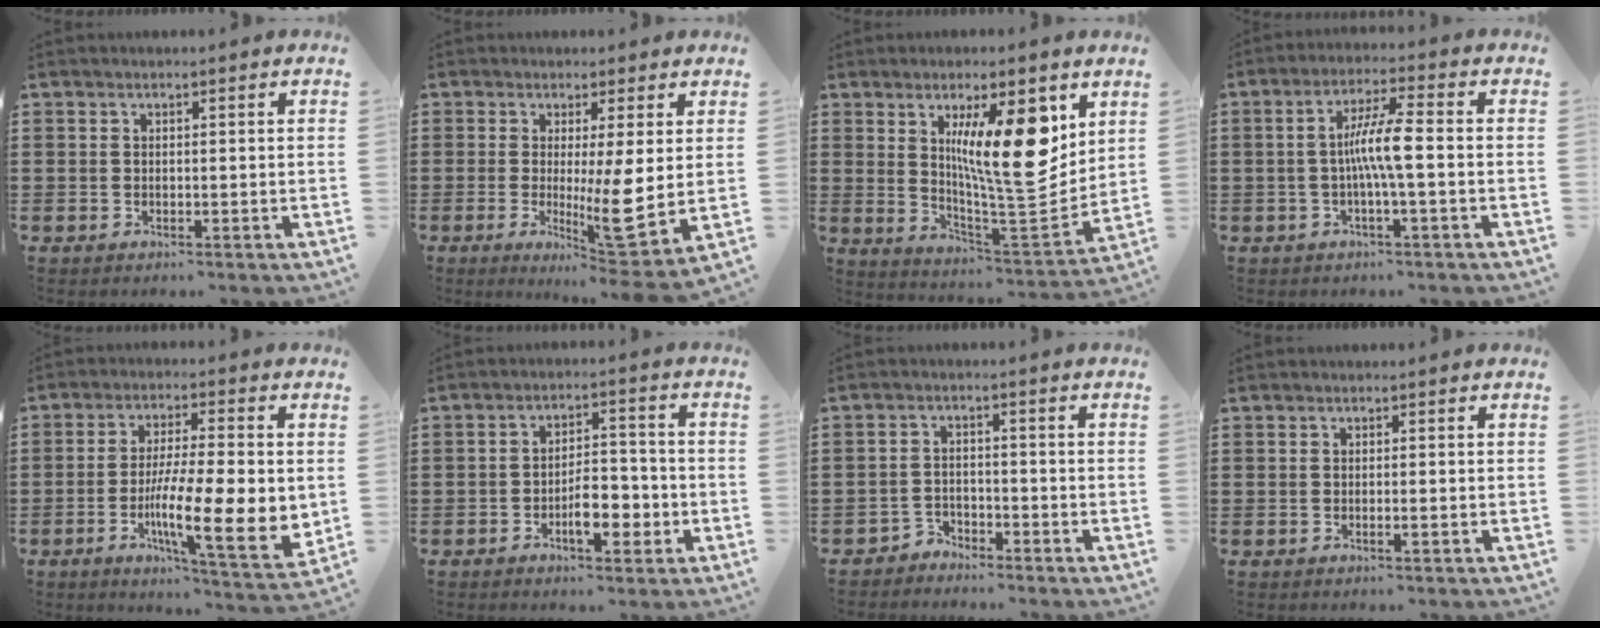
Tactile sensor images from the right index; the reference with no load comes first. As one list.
[{"total": 8.1, "force": [0.0, 0.3, 8.1], "torque": [-0.134, -0.030, -0.001]}, {"total": 14.2, "force": [5.9, 3.3, 12.5], "torque": [-0.201, -0.029, 0.092]}, {"total": 6.5, "force": [-0.7, 0.3, 6.4], "torque": [-0.116, 0.001, -0.018]}, {"total": 13.6, "force": [-1.7, 3.5, 13.0], "torque": [-0.217, -0.029, -0.031]}, {"total": 6.6, "force": [-2.7, 3.1, 5.2], "torque": [-0.070, 0.006, -0.050]}, {"total": 2.5, "force": [-2.4, 0.8, -0.3], "torque": [-0.006, 0.004, -0.051]}, {"total": 0.7, "force": [-0.3, 0.0, 0.7], "torque": [-0.010, -0.005, -0.005]}]